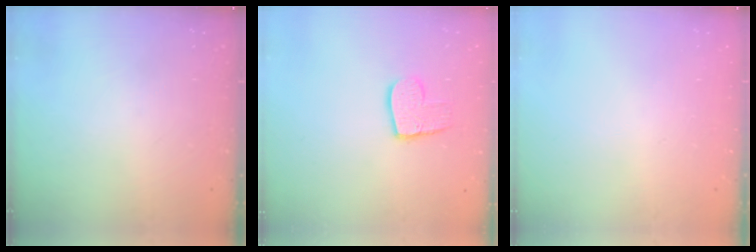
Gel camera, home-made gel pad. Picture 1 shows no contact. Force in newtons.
{"total": 10.0, "press": 10.0, "slide": 0.8}
{"total": 0.0}